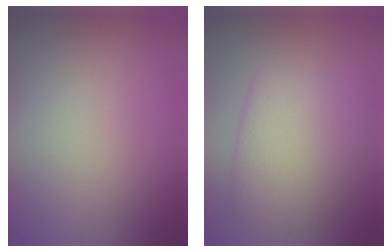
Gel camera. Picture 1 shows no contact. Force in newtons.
{"total": 6.0, "press": 6.0, "slide": 0.3}